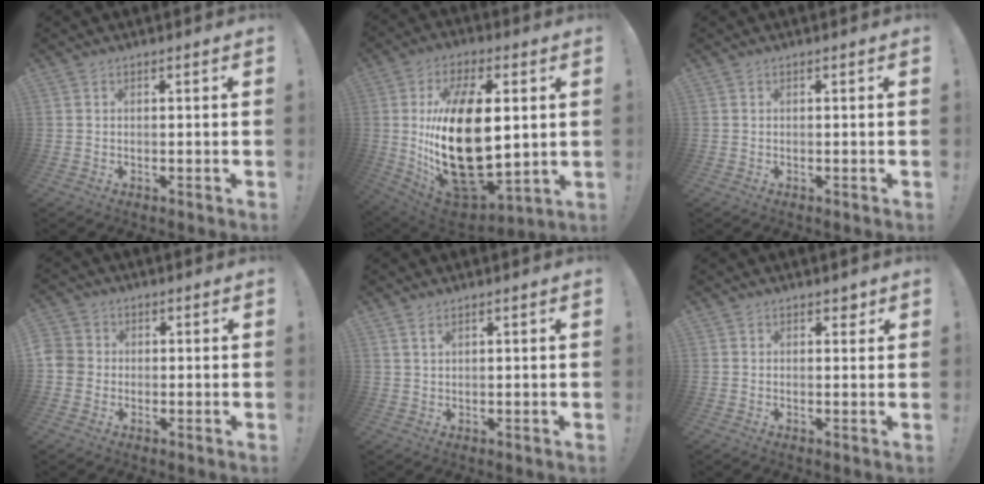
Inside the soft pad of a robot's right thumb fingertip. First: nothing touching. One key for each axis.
{"total": 28.4, "fx": 2.3, "fy": 15.0, "fz": 24.0, "tx": -0.473, "ty": -0.033, "tz": 0.050}
{"total": 0.0}
{"total": 4.6, "fx": -0.7, "fy": 4.3, "fz": 1.4, "tx": -0.039, "ty": 0.008, "tz": -0.014}
{"total": 2.0, "fx": 1.3, "fy": 0.7, "fz": 1.3, "tx": -0.019, "ty": -0.004, "tz": 0.023}
{"total": 1.9, "fx": 1.1, "fy": 1.2, "fz": 0.9, "tx": 0.002, "ty": -0.006, "tz": 0.015}